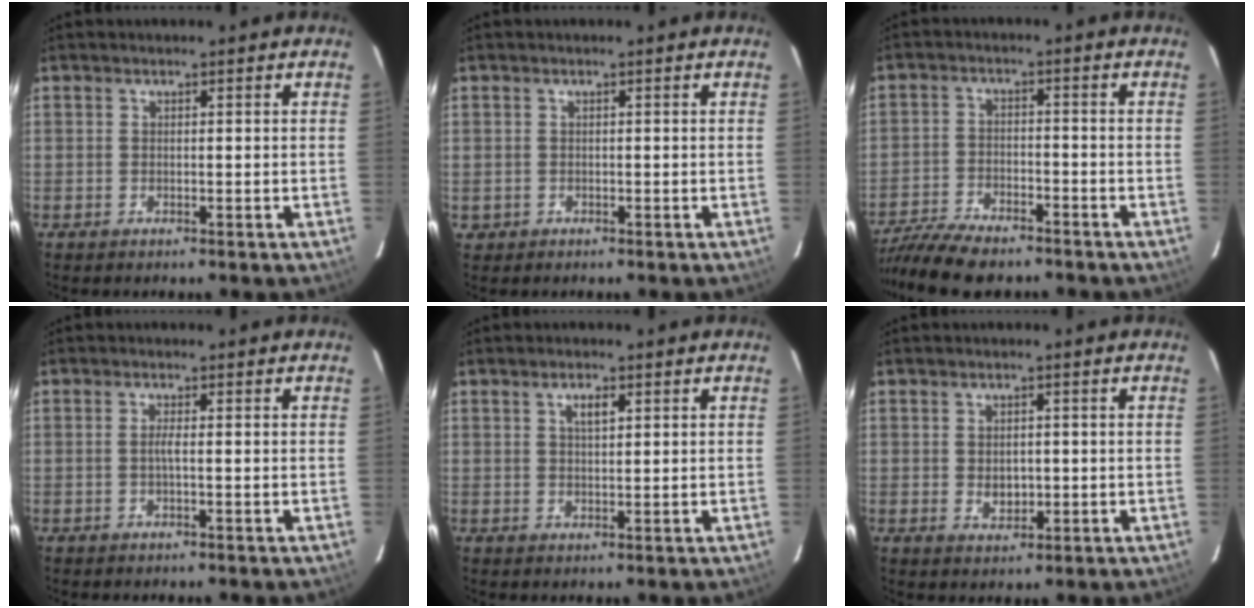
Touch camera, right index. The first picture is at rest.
{"total": 1.5, "force": [-0.2, 1.5, 0.1], "torque": [-0.003, 0.002, 0.001]}
{"total": 13.0, "force": [-11.0, 3.9, 5.7], "torque": [-0.143, -0.018, -0.196]}
{"total": 1.2, "force": [-0.2, -0.4, 1.1], "torque": [-0.020, 0.000, -0.006]}
{"total": 2.4, "force": [1.1, 0.9, 1.9], "torque": [-0.034, 0.005, 0.018]}
{"total": 3.2, "force": [-0.3, 2.5, 2.0], "torque": [-0.031, -0.003, 0.000]}